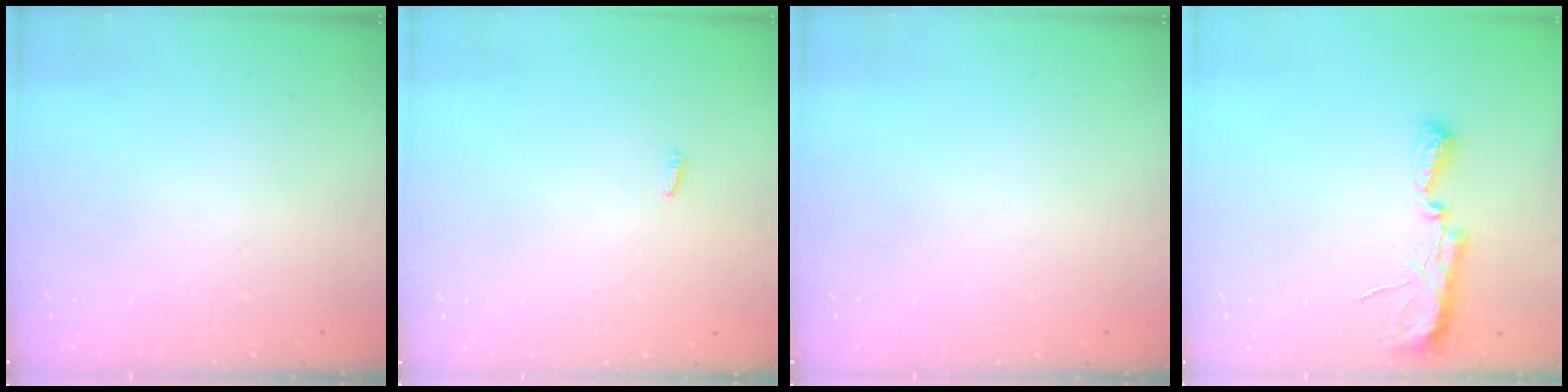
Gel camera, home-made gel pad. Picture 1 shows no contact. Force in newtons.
{"total": 1.8, "press": 1.7, "slide": 0.6}
{"total": 0.0}
{"total": 7.7, "press": 7.6, "slide": 1.0}